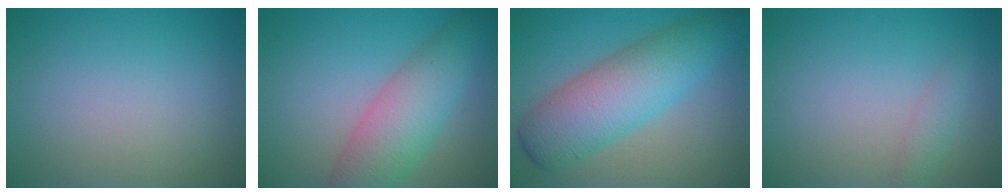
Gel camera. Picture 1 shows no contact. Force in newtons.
{"total": 6.6, "press": 6.6, "slide": 0.2}
{"total": 8.0, "press": 8.0, "slide": 0.1}
{"total": 1.3, "press": 1.3, "slide": 0.0}